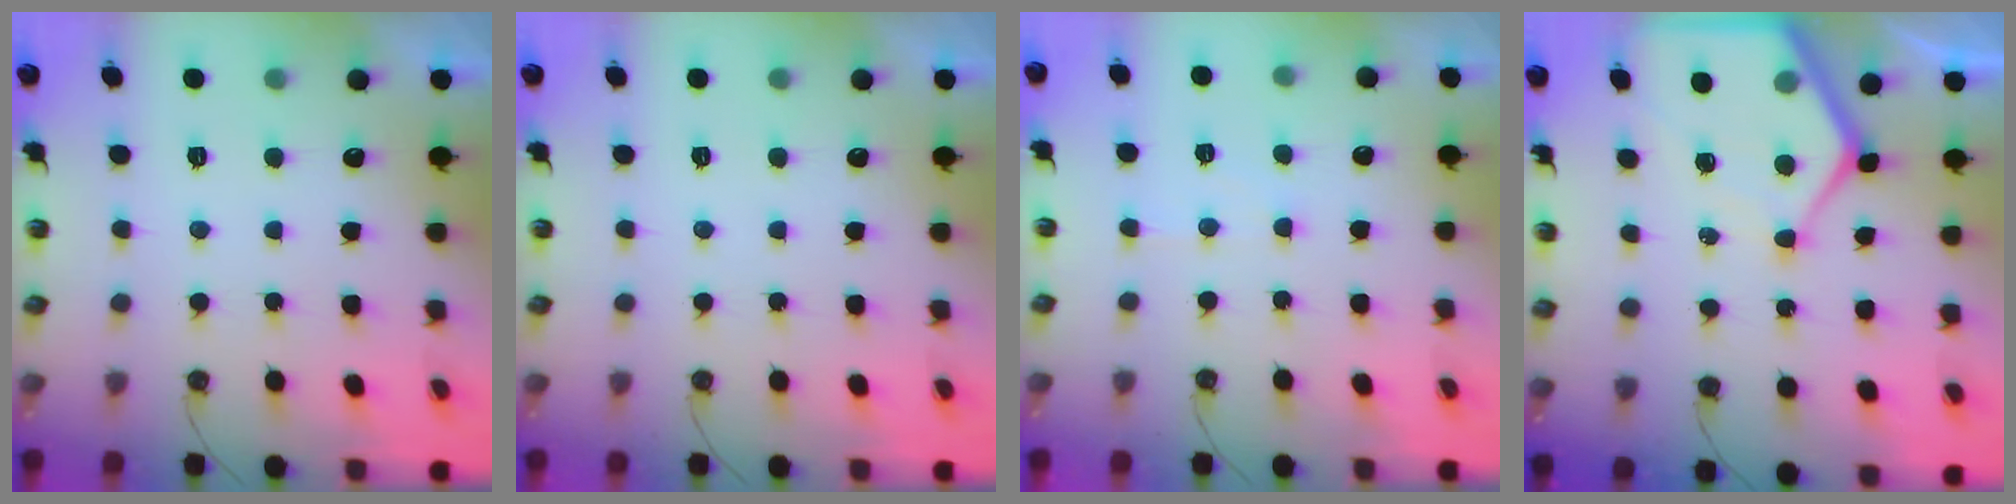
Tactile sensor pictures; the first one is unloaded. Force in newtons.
{"total": 0.0}
{"total": 4.3, "press": 4.2, "slide": 0.6}
{"total": 11.0, "press": 11.0, "slide": 0.9}